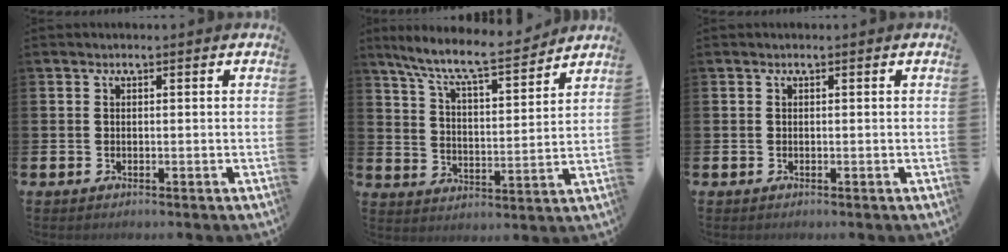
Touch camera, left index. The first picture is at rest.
{"total": 8.6, "force": [7.9, 0.9, 3.4], "torque": [-0.102, -0.050, 0.135]}
{"total": 0.0}